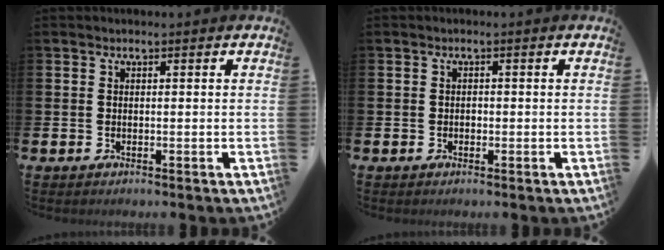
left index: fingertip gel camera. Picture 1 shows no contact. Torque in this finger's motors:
{"motor_torque": [-0.19, 0.09, -0.06, -0.01]}